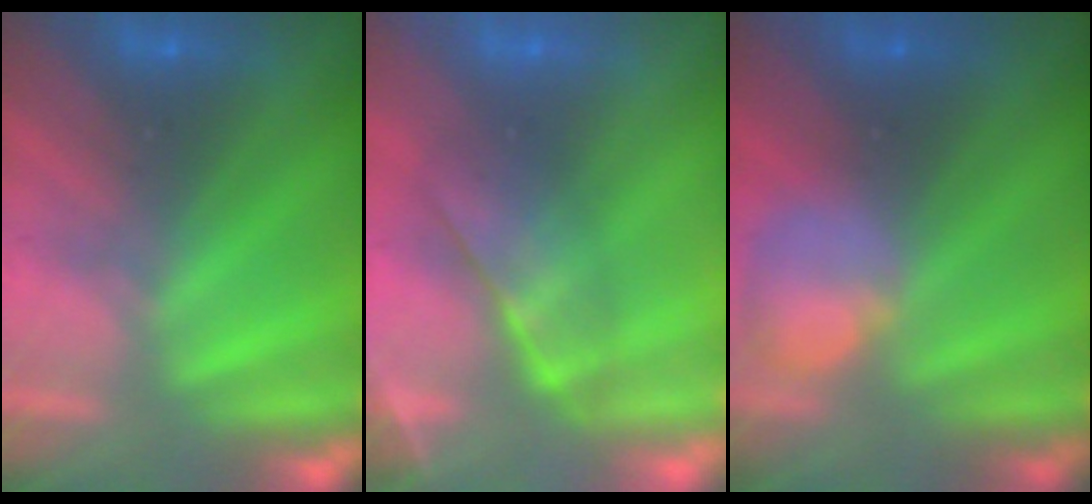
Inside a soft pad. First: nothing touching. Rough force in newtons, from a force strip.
{"total": 4.4}
{"total": 2.4}